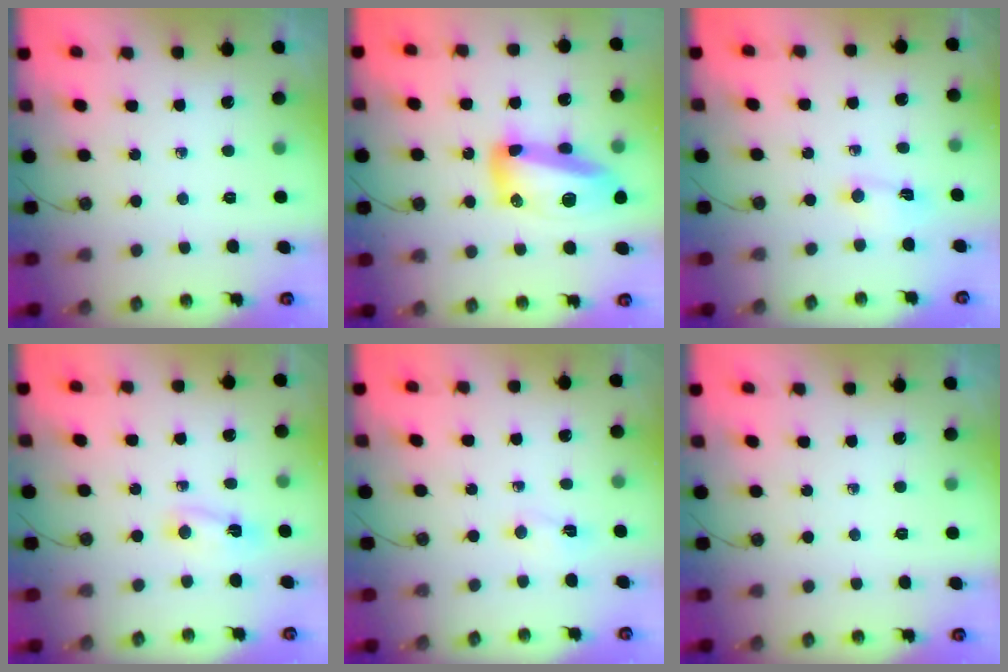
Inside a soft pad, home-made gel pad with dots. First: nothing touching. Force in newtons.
{"total": 16.6, "press": 16.5, "slide": 1.1}
{"total": 2.2, "press": 2.1, "slide": 0.3}
{"total": 2.4, "press": 2.4, "slide": 0.6}
{"total": 2.0, "press": 1.9, "slide": 0.6}
{"total": 0.0}